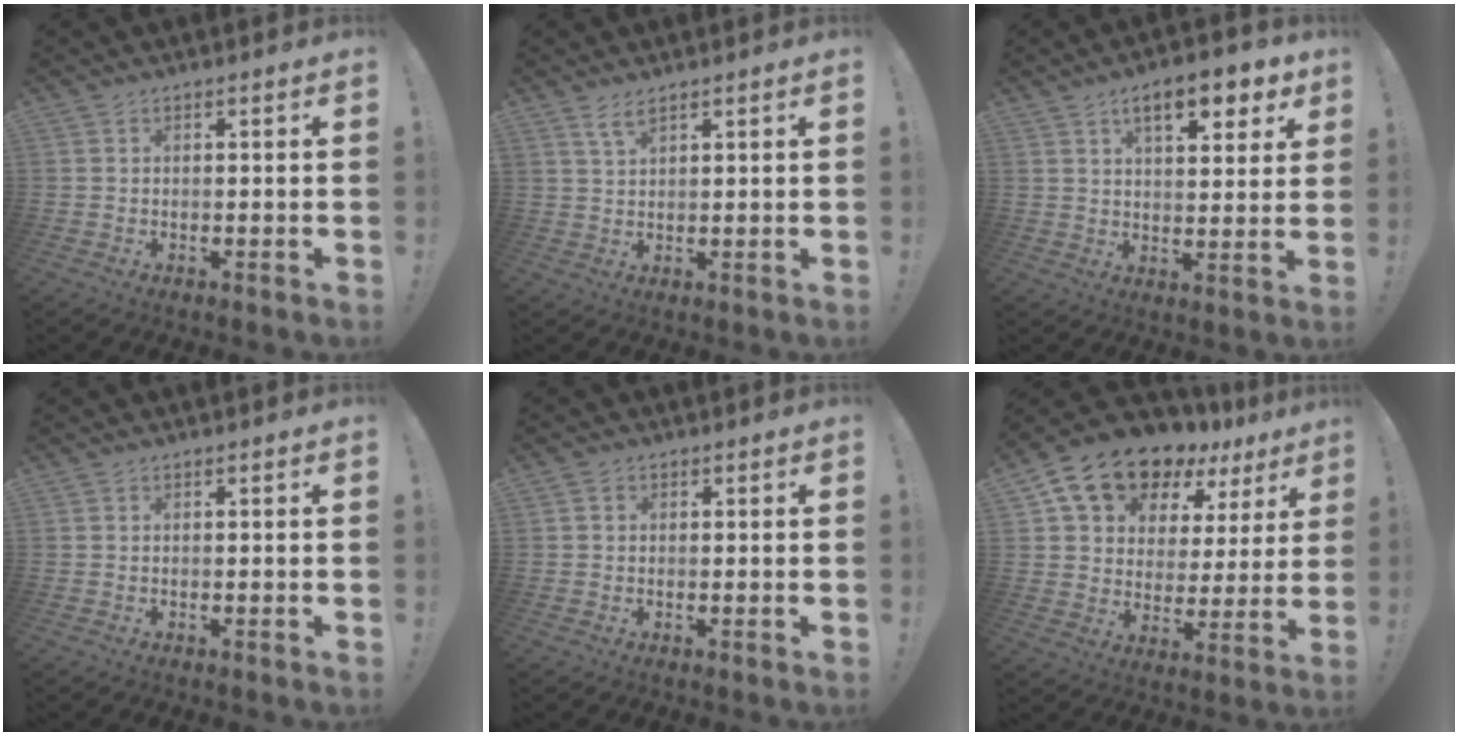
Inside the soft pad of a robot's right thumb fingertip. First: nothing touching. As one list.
[{"total": 3.6, "force": [2.5, 0.9, 2.4], "torque": [-0.037, -0.011, 0.043]}, {"total": 11.1, "force": [6.2, 4.2, 8.2], "torque": [-0.119, -0.022, 0.101]}, {"total": 0.0}, {"total": 1.1, "force": [0.1, 1.0, 0.4], "torque": [-0.001, 0.001, 0.001]}, {"total": 14.7, "force": [11.0, 7.7, 6.1], "torque": [-0.111, -0.079, 0.198]}]